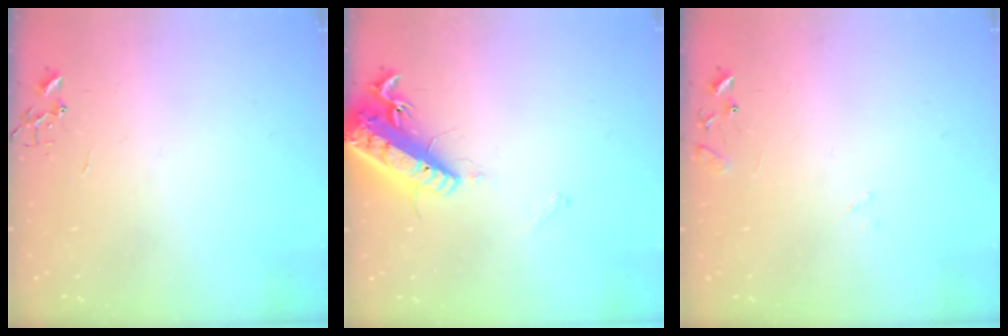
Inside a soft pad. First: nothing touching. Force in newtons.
{"total": 16.3, "press": 15.9, "slide": 3.8}
{"total": 9.5, "press": 9.5, "slide": 0.9}